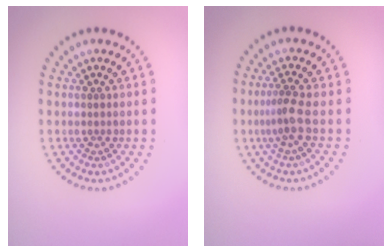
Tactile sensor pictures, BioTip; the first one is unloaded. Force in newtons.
{"total": 2.4, "press": 1.7, "slide": 1.6}